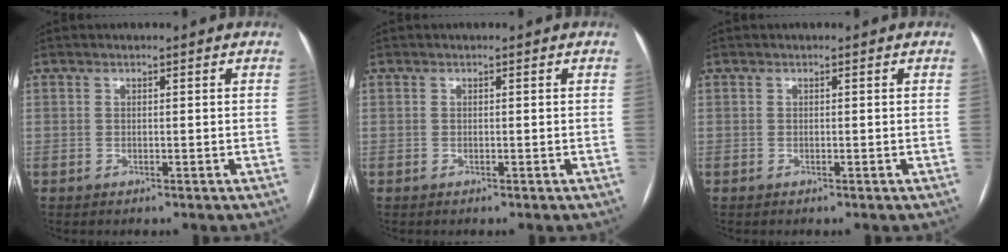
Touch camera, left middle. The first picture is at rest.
{"total": 0.0}
{"total": 0.0}